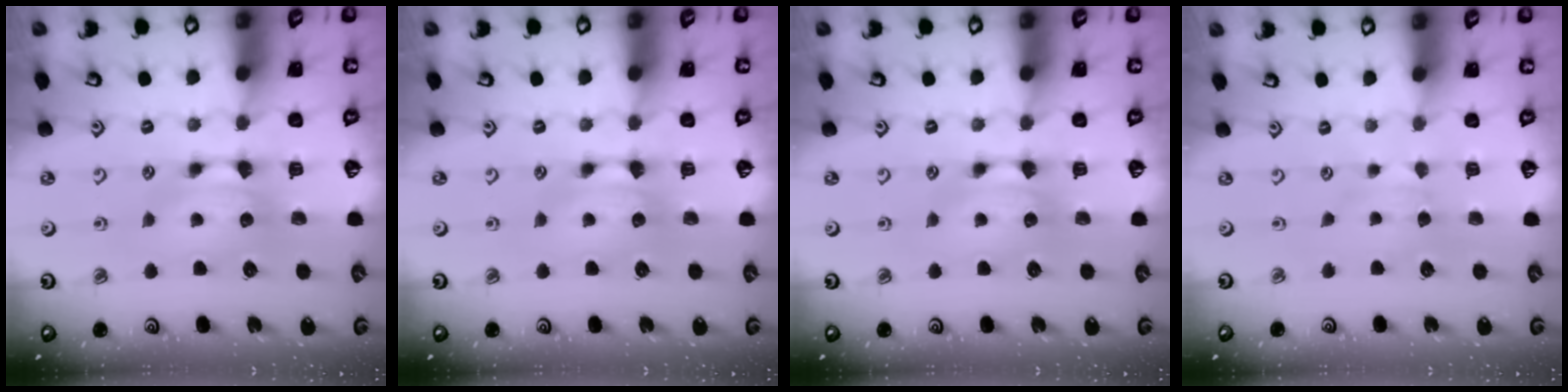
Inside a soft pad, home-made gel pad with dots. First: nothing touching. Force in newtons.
{"total": 0.0}
{"total": 0.0}
{"total": 2.4, "press": 2.3, "slide": 0.4}